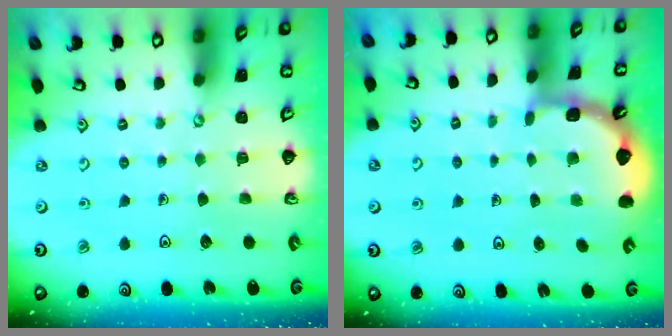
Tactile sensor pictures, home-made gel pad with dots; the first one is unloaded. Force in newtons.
{"total": 2.1, "press": 2.1, "slide": 0.2}